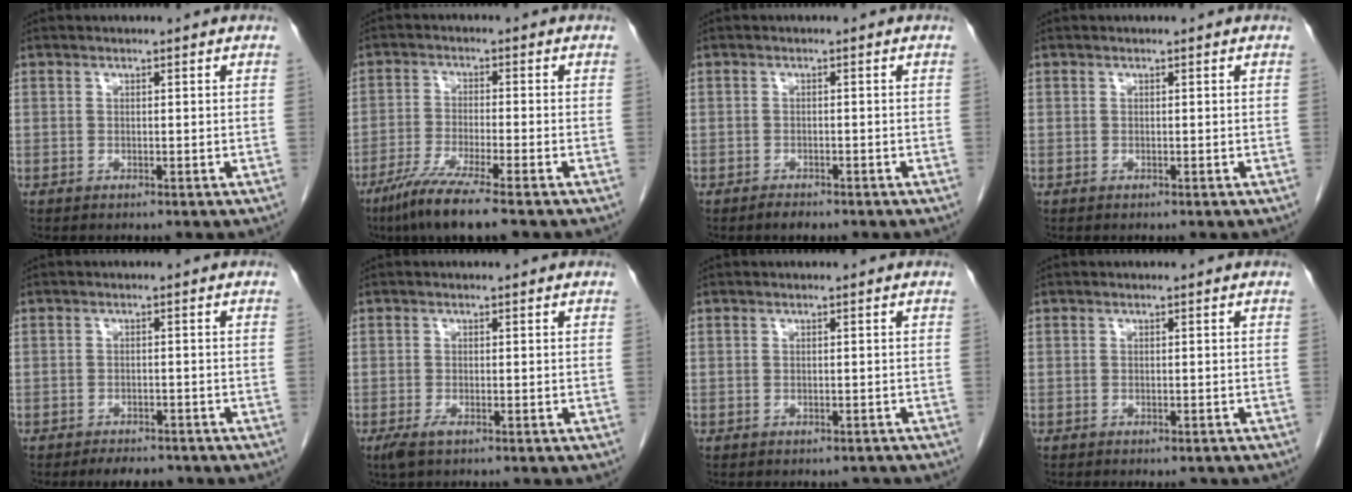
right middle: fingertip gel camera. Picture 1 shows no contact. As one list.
[{"total": 8.5, "force": [-6.0, -0.4, 5.9], "torque": [-0.107, -0.026, -0.109]}, {"total": 1.6, "force": [-1.3, 0.6, 0.7], "torque": [-0.016, -0.001, -0.016]}, {"total": 0.0}, {"total": 4.2, "force": [-3.4, 1.8, 1.6], "torque": [-0.019, 0.000, -0.046]}, {"total": 1.9, "force": [-1.1, 0.5, 1.4], "torque": [-0.034, -0.005, -0.019]}, {"total": 1.6, "force": [-1.4, 0.8, 0.2], "torque": [0.000, 0.000, -0.020]}, {"total": 2.1, "force": [-1.7, 0.8, 0.9], "torque": [-0.009, -0.003, -0.019]}]